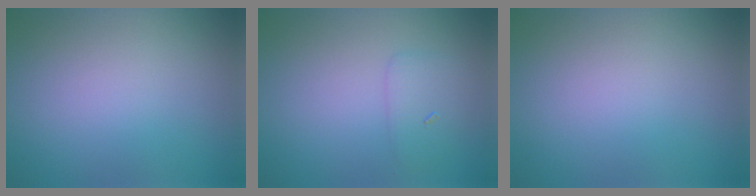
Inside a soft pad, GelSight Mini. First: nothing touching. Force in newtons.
{"total": 1.8, "press": 1.8, "slide": 0.1}
{"total": 0.0}